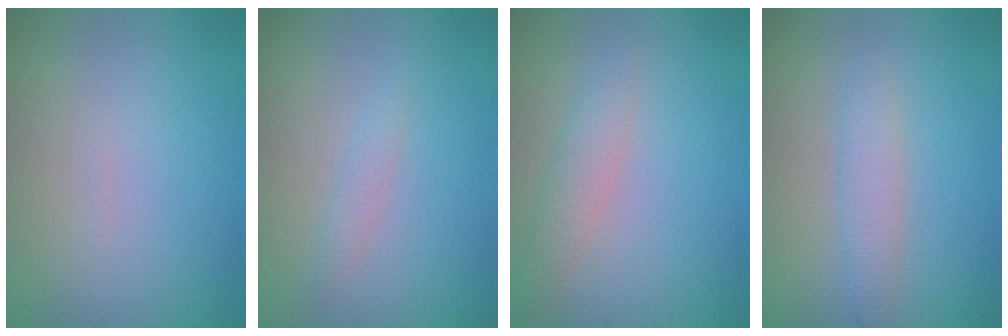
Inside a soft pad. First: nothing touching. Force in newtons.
{"total": 1.0, "press": 1.0, "slide": 0.0}
{"total": 1.3, "press": 1.3, "slide": 0.3}
{"total": 2.1, "press": 2.1, "slide": 0.1}